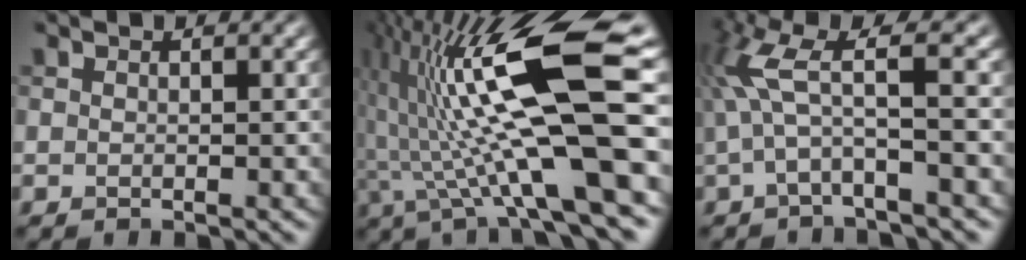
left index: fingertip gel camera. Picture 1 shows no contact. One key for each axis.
{"total": 15.6, "fx": 1.3, "fy": 3.2, "fz": 15.2, "tx": -0.265, "ty": 0.015, "tz": 0.026}
{"total": 5.1, "fx": 0.9, "fy": 0.5, "fz": 5.0, "tx": -0.114, "ty": 0.011, "tz": 0.014}